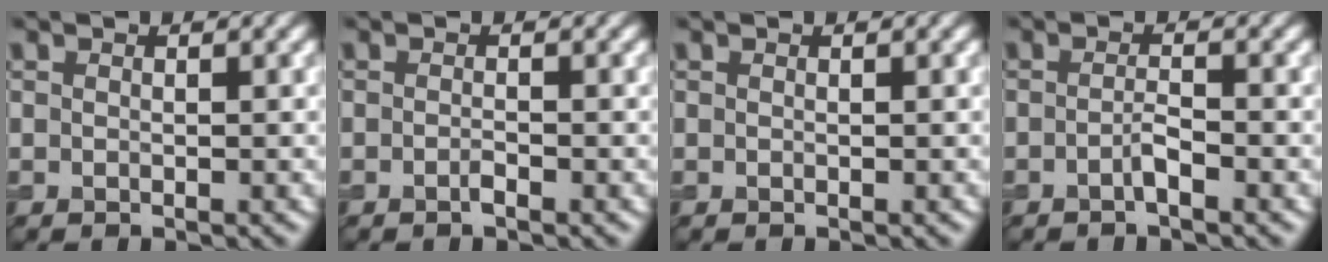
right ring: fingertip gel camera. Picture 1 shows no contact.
{"total": 0.7, "force": [-0.5, 0.1, 0.5], "torque": [-0.012, 0.001, -0.009]}
{"total": 0.0}
{"total": 1.3, "force": [-0.7, 0.1, 1.0], "torque": [-0.020, 0.004, -0.016]}